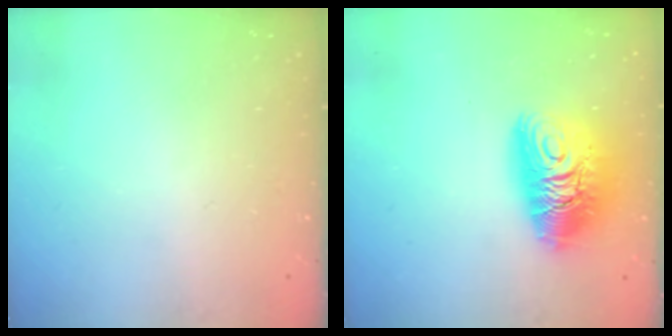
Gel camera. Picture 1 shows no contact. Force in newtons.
{"total": 13.1, "press": 13.1, "slide": 1.3}